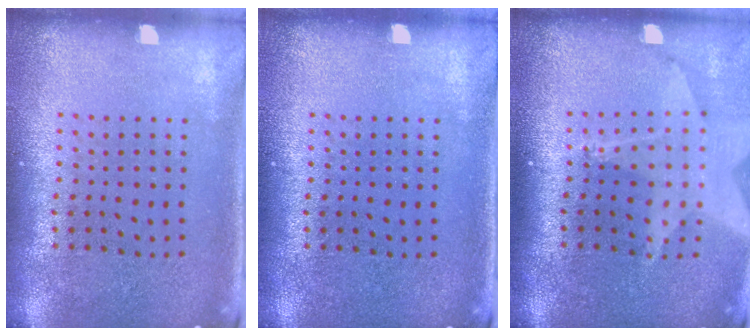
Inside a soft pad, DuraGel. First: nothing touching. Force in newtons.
{"total": 0.0}
{"total": 1.9, "press": 1.5, "slide": 1.2}